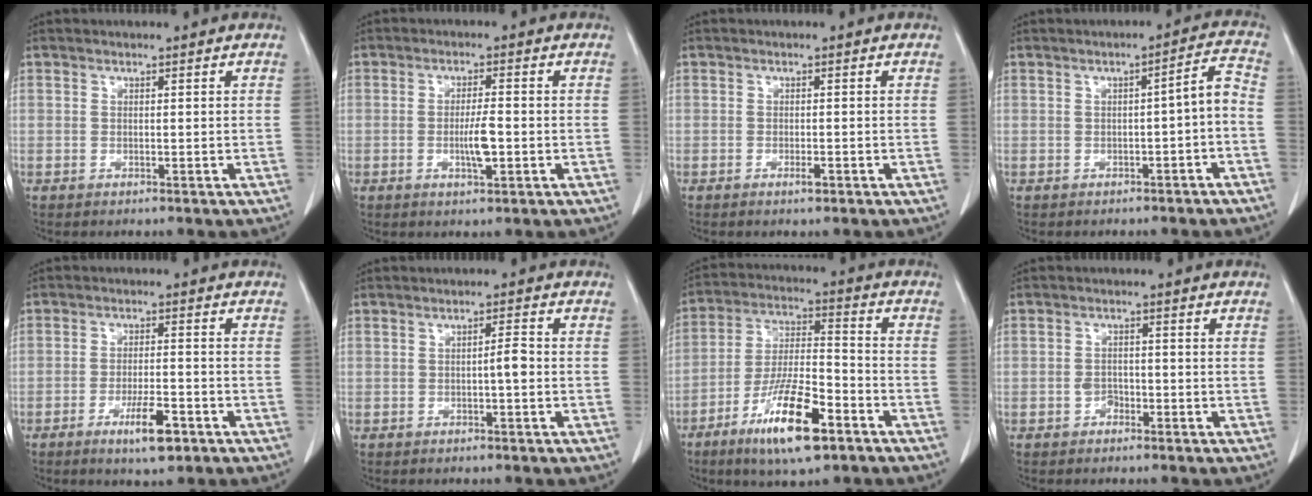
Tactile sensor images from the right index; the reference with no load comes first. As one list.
[{"total": 4.1, "force": [-1.0, 0.5, 4.0], "torque": [-0.075, -0.004, -0.015]}, {"total": 1.2, "force": [-0.7, 0.3, 1.0], "torque": [-0.018, -0.002, -0.010]}, {"total": 4.2, "force": [-1.7, 0.6, 3.8], "torque": [-0.049, 0.020, -0.021]}, {"total": 6.0, "force": [-3.3, 1.1, 4.9], "torque": [-0.087, -0.006, -0.051]}, {"total": 2.1, "force": [-0.5, 0.2, 2.0], "torque": [-0.031, 0.003, -0.009]}, {"total": 14.2, "force": [-8.0, 3.0, 11.3], "torque": [-0.219, -0.016, -0.141]}, {"total": 1.9, "force": [-1.0, 1.3, 0.9], "torque": [-0.013, 0.006, -0.017]}]